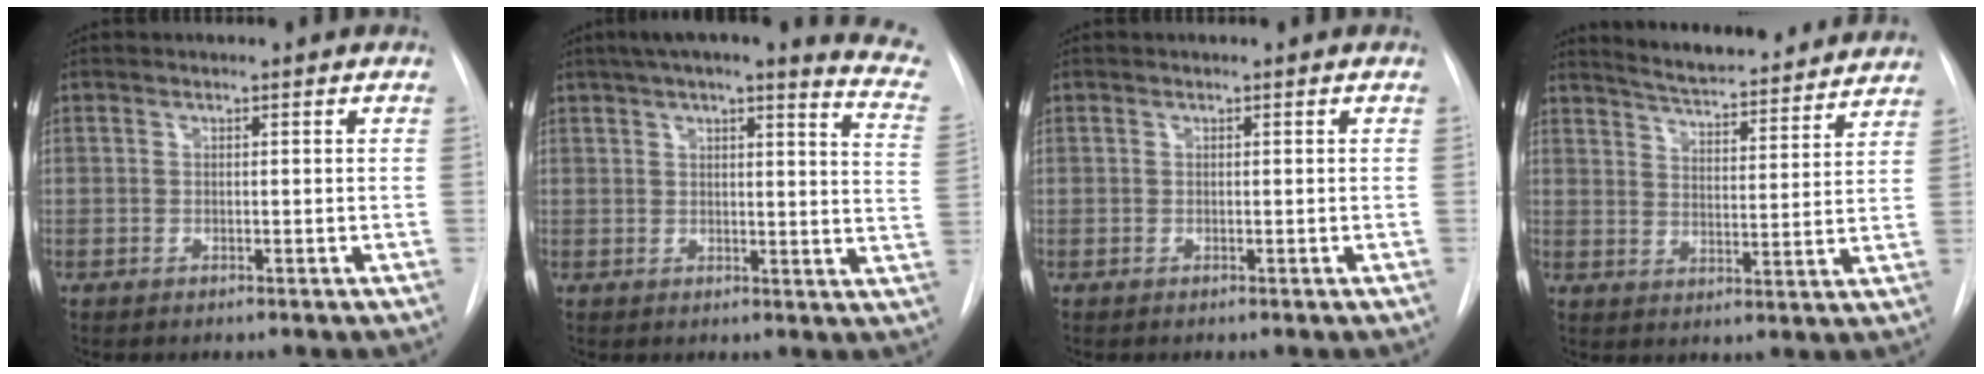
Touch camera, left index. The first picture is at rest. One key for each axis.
{"total": 19.1, "fx": 15.3, "fy": 2.4, "fz": 11.2, "tx": -0.146, "ty": -0.017, "tz": 0.167}
{"total": 0.0}
{"total": 18.5, "fx": 17.3, "fy": 2.6, "fz": 5.9, "tx": -0.085, "ty": -0.010, "tz": 0.228}